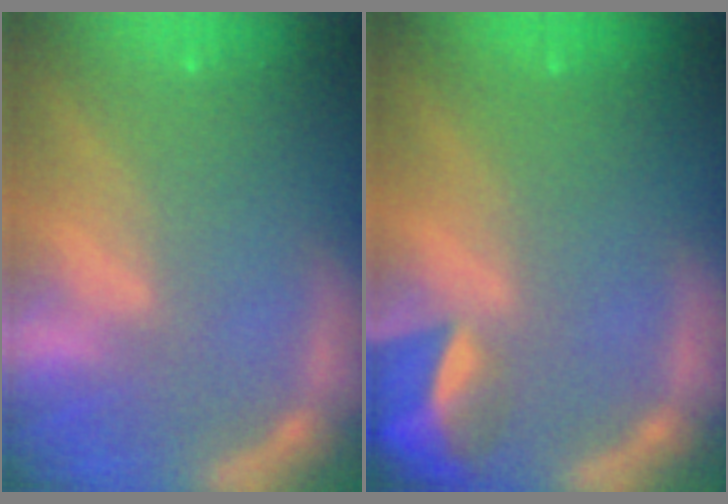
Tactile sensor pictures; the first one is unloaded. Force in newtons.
{"total": 4.9}